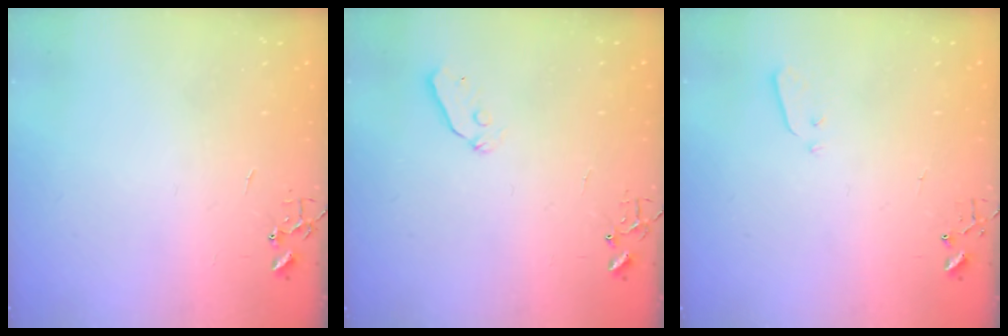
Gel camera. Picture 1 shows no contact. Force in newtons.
{"total": 4.5, "press": 4.4, "slide": 0.7}
{"total": 2.2, "press": 2.1, "slide": 0.3}